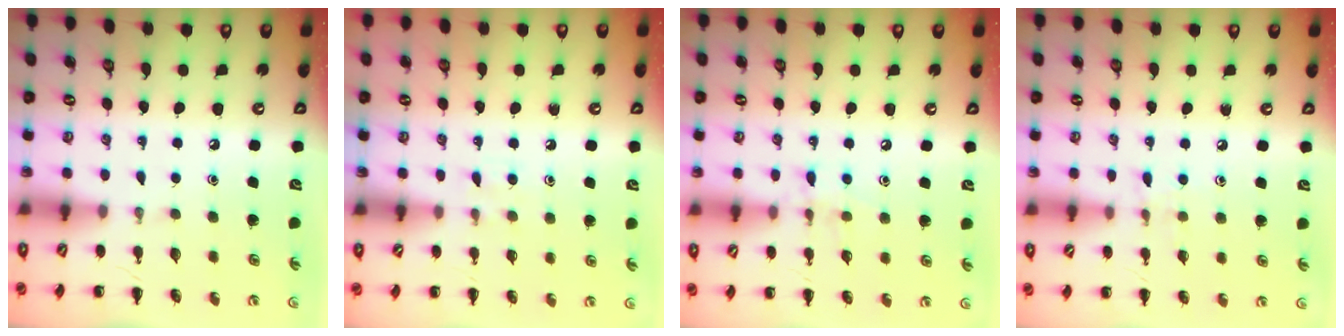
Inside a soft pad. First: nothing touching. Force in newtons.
{"total": 3.5, "press": 3.3, "slide": 1.2}
{"total": 7.3, "press": 7.1, "slide": 1.5}
{"total": 6.0, "press": 5.6, "slide": 2.1}